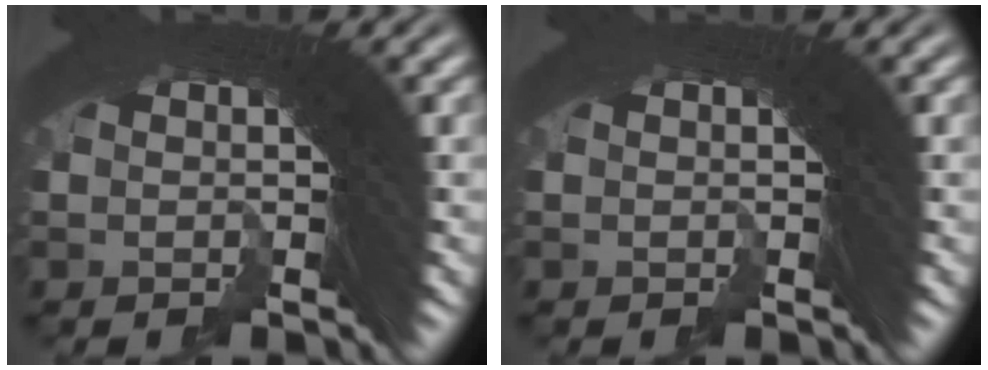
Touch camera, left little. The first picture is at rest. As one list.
[{"total": 0.0}]